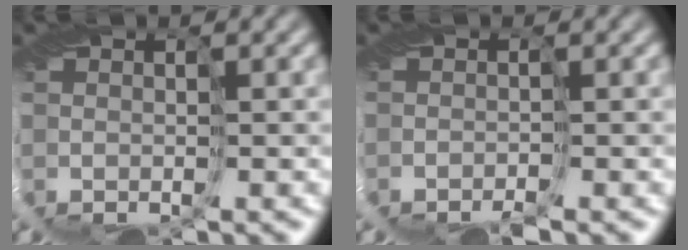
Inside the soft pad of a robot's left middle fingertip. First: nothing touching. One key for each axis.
{"total": 1.2, "fx": -1.2, "fy": -0.2, "fz": 0.1, "tx": 0.008, "ty": 0.002, "tz": -0.027}